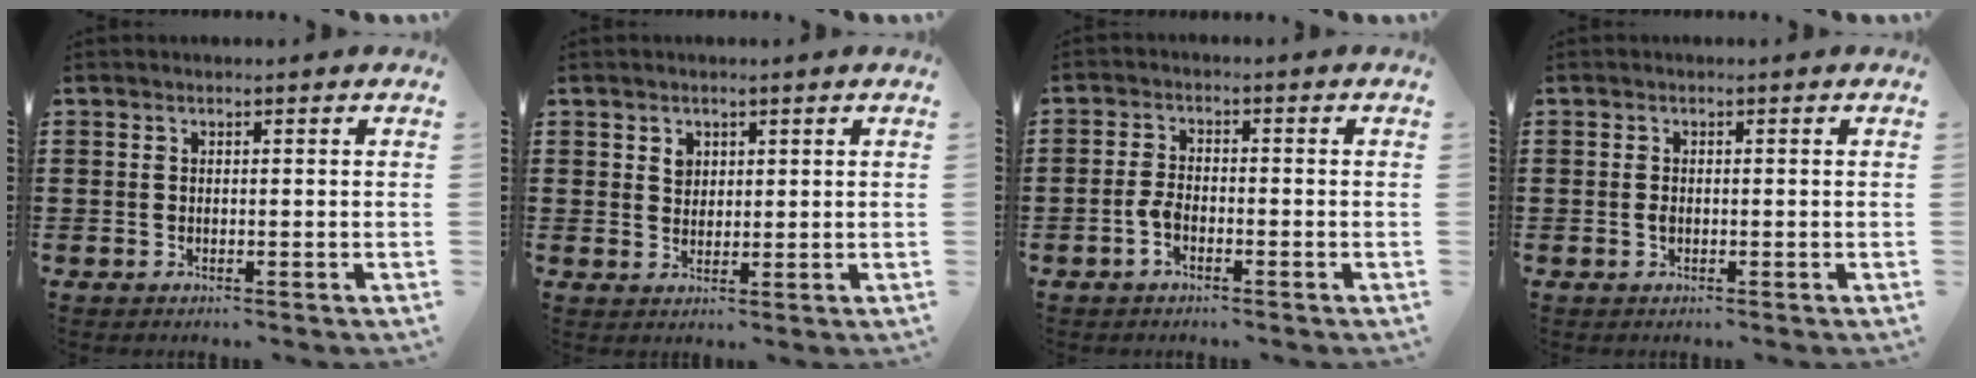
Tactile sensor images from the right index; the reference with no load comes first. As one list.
[{"total": 1.9, "force": [1.1, 1.5, 0.6], "torque": [-0.008, 0.002, 0.020]}, {"total": 3.0, "force": [-1.4, 1.4, 2.2], "torque": [-0.064, -0.003, -0.034]}, {"total": 1.0, "force": [-0.2, 0.6, 0.8], "torque": [-0.017, -0.001, -0.004]}]